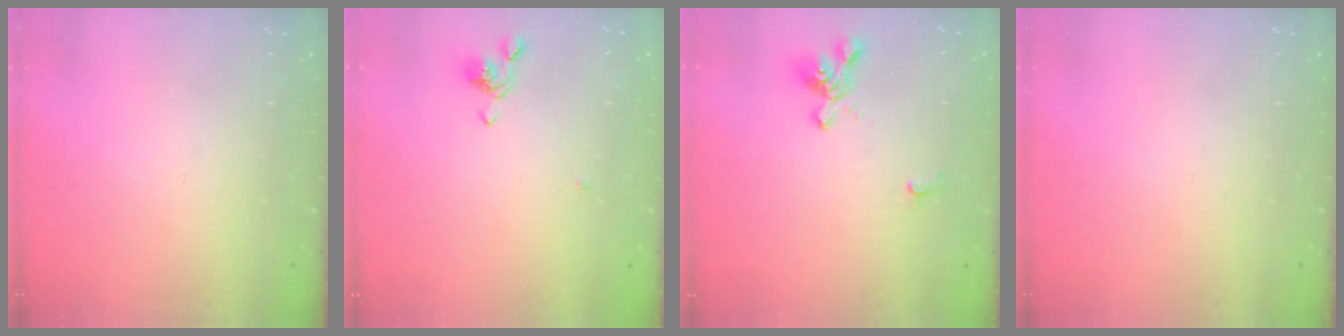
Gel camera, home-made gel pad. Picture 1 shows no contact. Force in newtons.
{"total": 0.8, "press": 0.5, "slide": 0.6}
{"total": 1.6, "press": 1.0, "slide": 1.2}
{"total": 0.0}